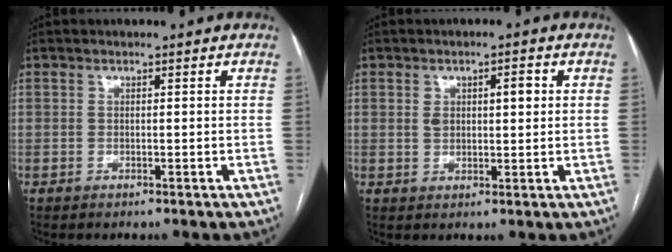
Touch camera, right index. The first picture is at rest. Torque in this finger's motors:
{"motor_torque": [-0.04, 0.09, 0.05, 0.02]}